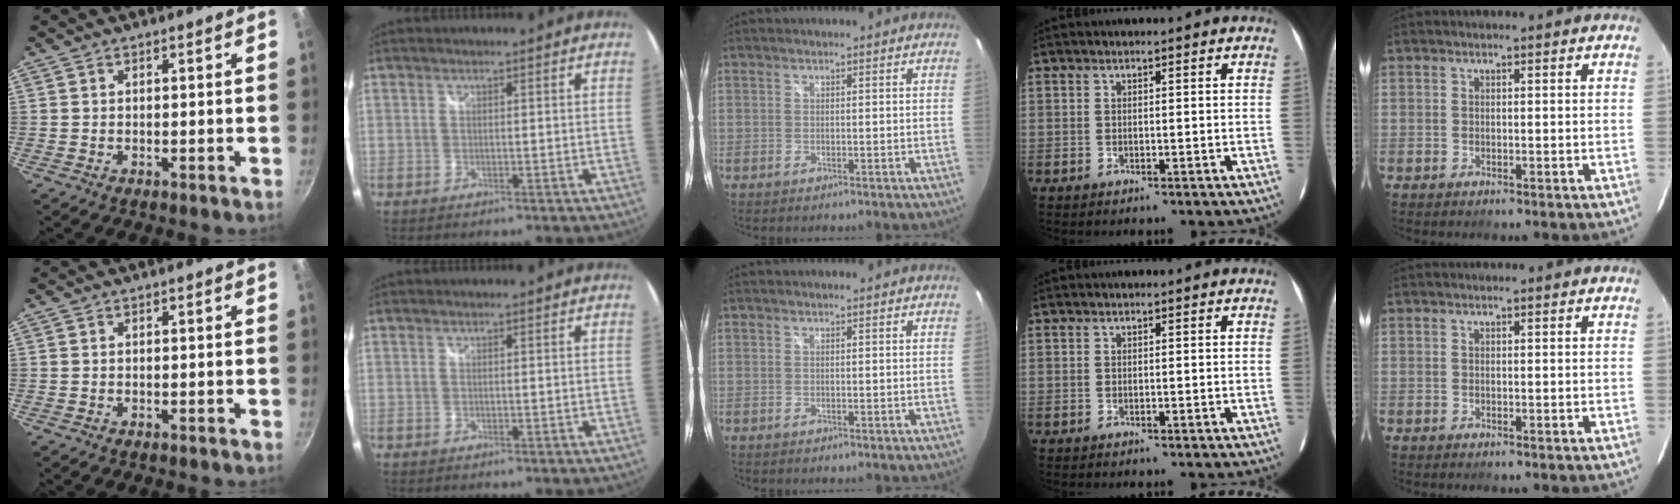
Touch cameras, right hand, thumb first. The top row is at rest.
{}